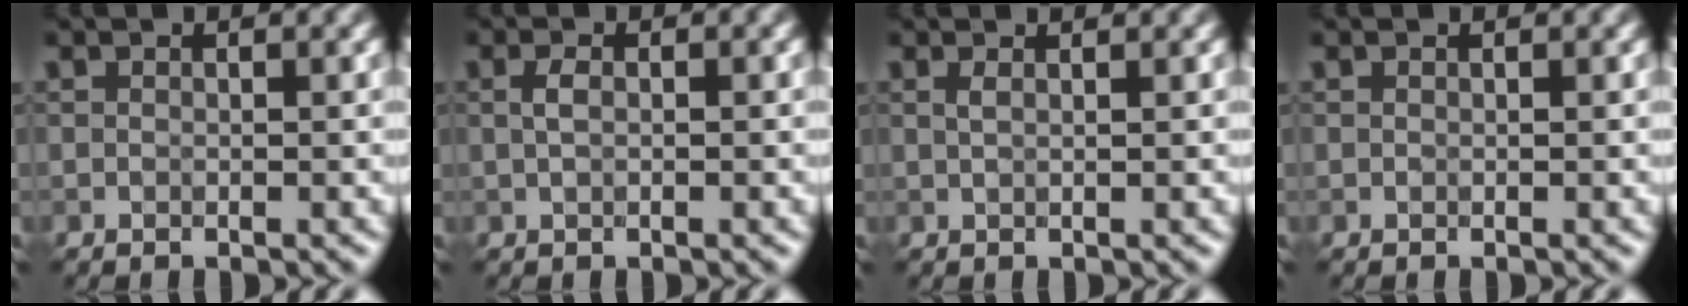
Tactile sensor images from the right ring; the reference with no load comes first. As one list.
[{"total": 1.1, "force": [0.1, 0.4, 1.0], "torque": [-0.023, 0.004, 0.001]}, {"total": 1.3, "force": [0.9, 0.4, 0.9], "torque": [-0.015, 0.000, 0.003]}, {"total": 0.0}]